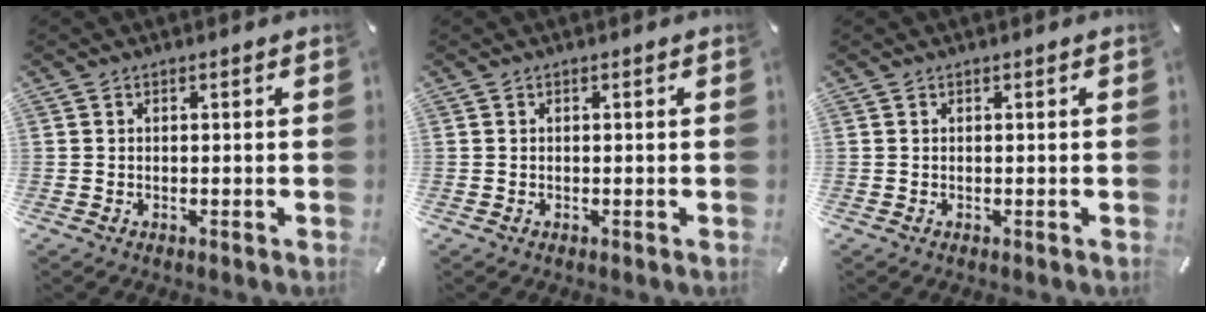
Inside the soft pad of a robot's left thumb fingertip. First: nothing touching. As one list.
[{"total": 0.0}, {"total": 0.0}]